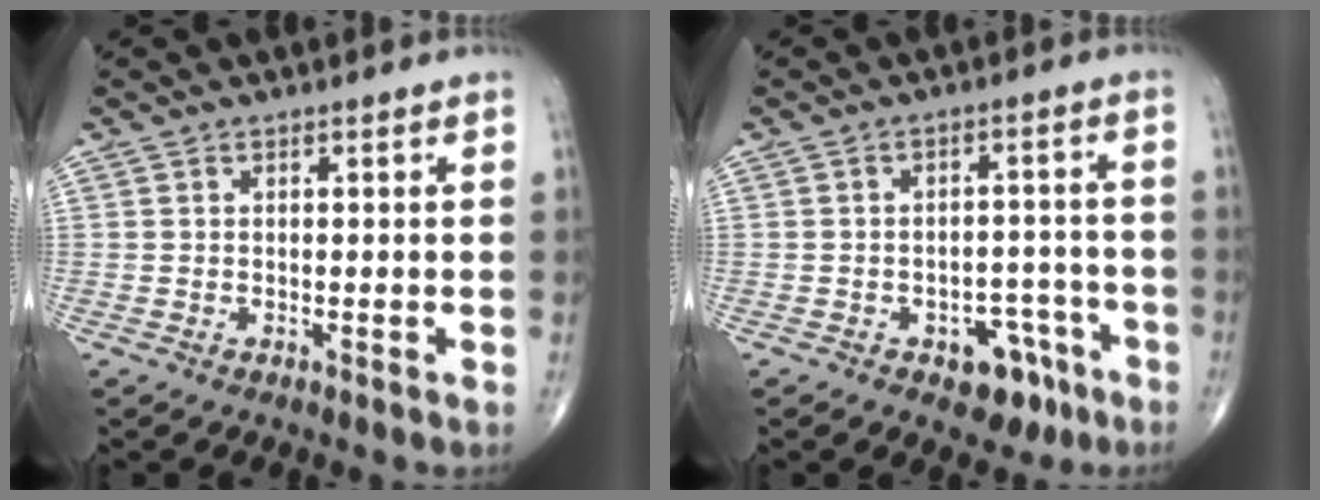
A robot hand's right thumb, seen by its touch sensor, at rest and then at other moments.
{"total": 7.6, "force": [-4.2, 4.7, 4.2], "torque": [-0.020, 0.036, -0.053]}